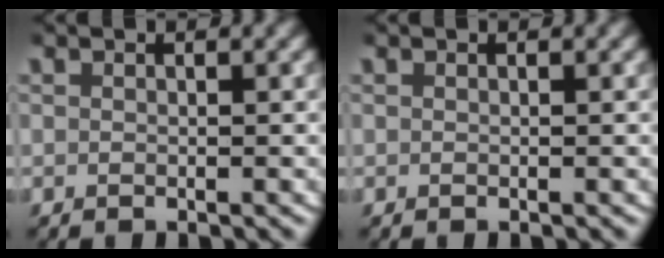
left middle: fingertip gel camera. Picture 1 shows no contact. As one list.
[{"total": 0.0}]